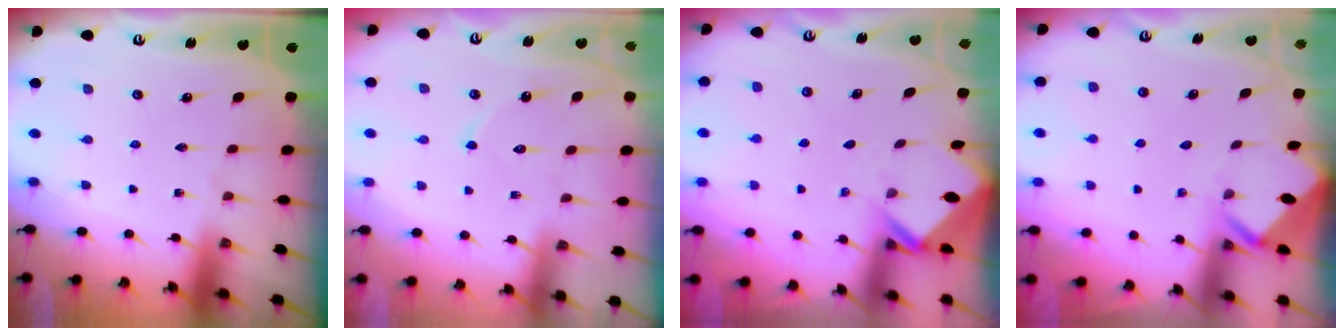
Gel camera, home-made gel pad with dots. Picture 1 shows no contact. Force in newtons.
{"total": 6.0, "press": 6.0, "slide": 0.5}
{"total": 2.6, "press": 2.6, "slide": 0.1}
{"total": 3.9, "press": 3.8, "slide": 0.3}